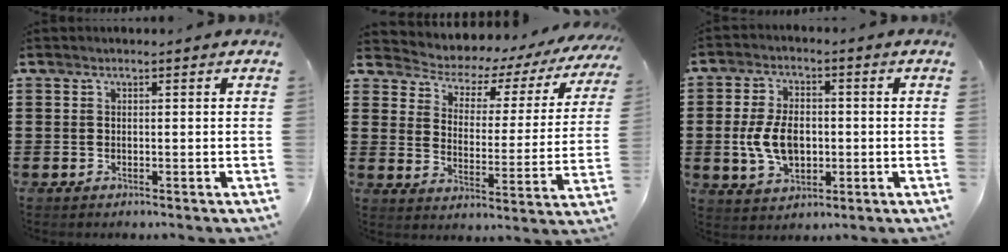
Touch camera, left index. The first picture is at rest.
{"total": 3.6, "force": [3.2, 1.5, 0.7], "torque": [-0.040, -0.032, 0.043]}
{"total": 7.8, "force": [-0.8, 4.9, 6.1], "torque": [-0.130, 0.002, -0.019]}